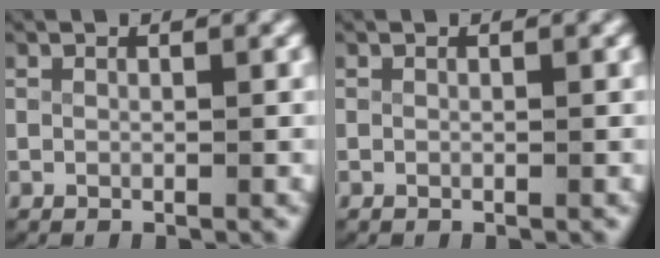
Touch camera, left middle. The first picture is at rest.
{"total": 0.0}